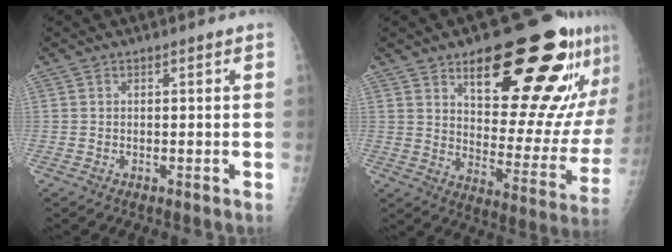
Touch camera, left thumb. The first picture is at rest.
{"total": 25.8, "force": [15.2, 9.7, 18.5], "torque": [-0.206, -0.067, 0.224]}